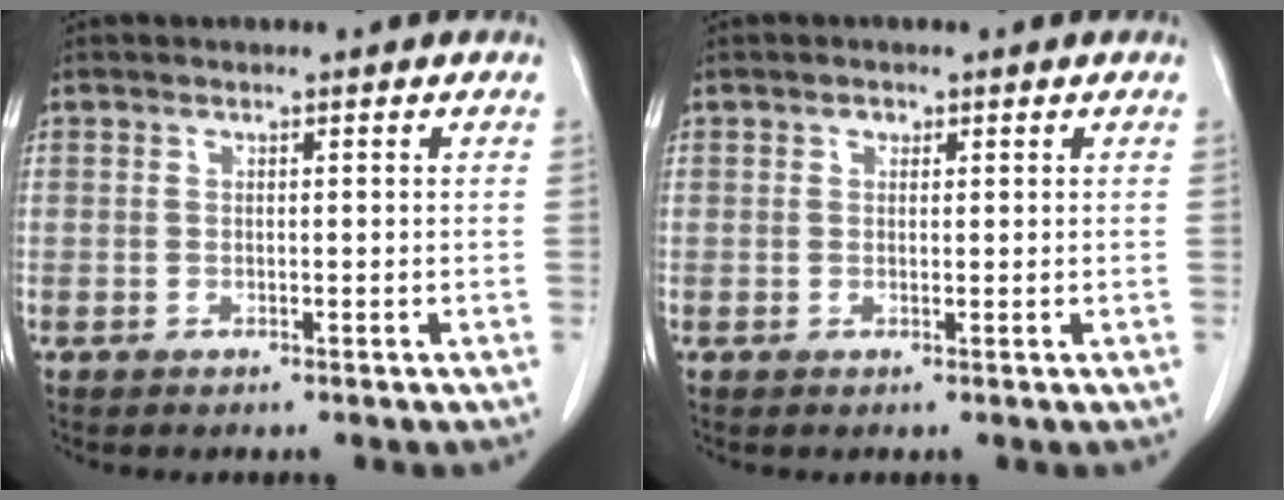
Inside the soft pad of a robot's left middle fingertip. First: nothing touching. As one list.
[{"total": 0.9, "force": [0.4, 0.7, 0.4], "torque": [-0.007, -0.001, 0.005]}]